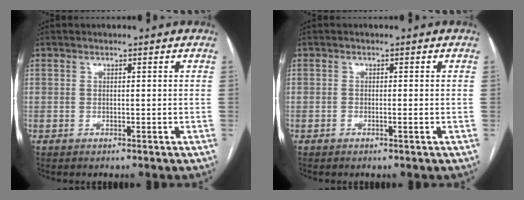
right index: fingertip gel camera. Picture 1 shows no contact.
{"total": 0.6, "force": [-0.2, 0.0, 0.5], "torque": [-0.011, 0.002, -0.002]}